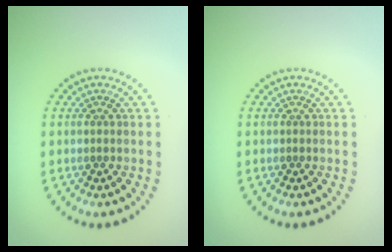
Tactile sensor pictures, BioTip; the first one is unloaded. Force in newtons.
{"total": 0.0}